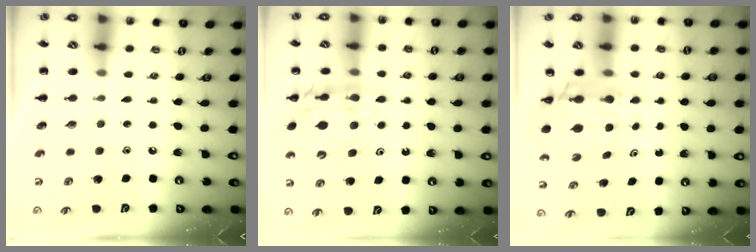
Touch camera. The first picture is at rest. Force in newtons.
{"total": 14.7, "press": 14.3, "slide": 3.3}
{"total": 8.8, "press": 8.3, "slide": 2.9}